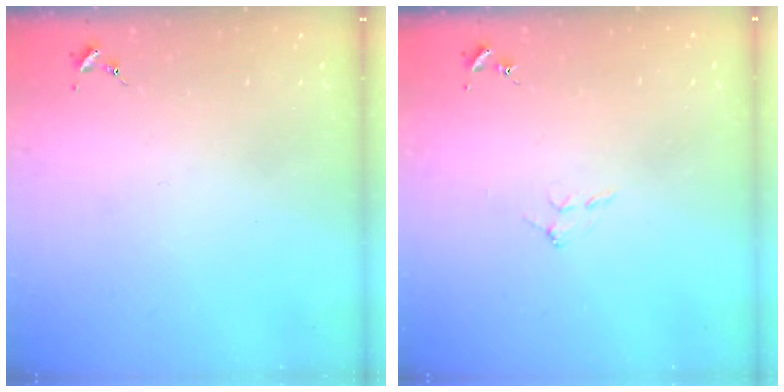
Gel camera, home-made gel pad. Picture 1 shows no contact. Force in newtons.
{"total": 5.0, "press": 5.0, "slide": 0.9}